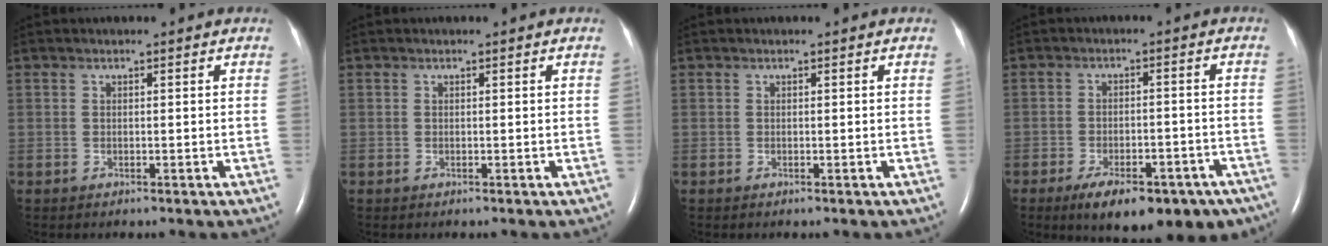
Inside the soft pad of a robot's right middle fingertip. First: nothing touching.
{"total": 0.0}
{"total": 0.0}
{"total": 15.1, "force": [-10.6, 6.3, 8.7], "torque": [-0.102, 0.007, -0.142]}